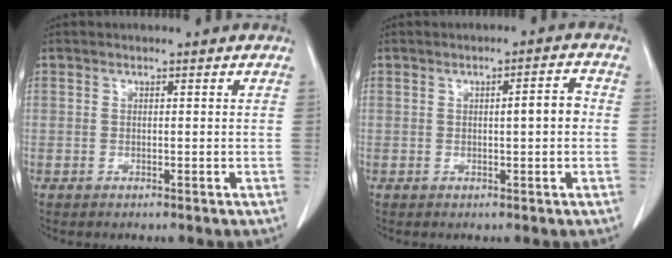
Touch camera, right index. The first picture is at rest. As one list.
[{"total": 3.3, "force": [0.1, 0.5, 3.3], "torque": [-0.049, 0.006, 0.001]}]